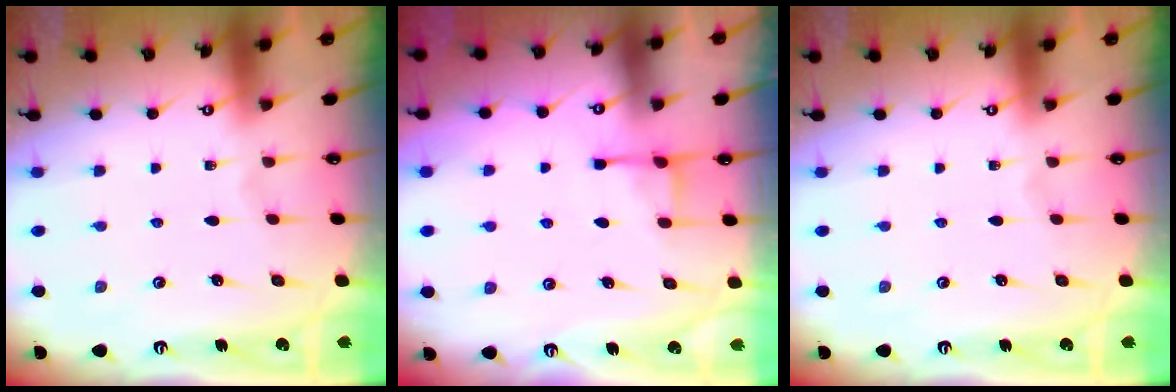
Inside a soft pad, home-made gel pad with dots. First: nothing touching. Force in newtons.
{"total": 3.8, "press": 3.8, "slide": 0.5}
{"total": 0.0}